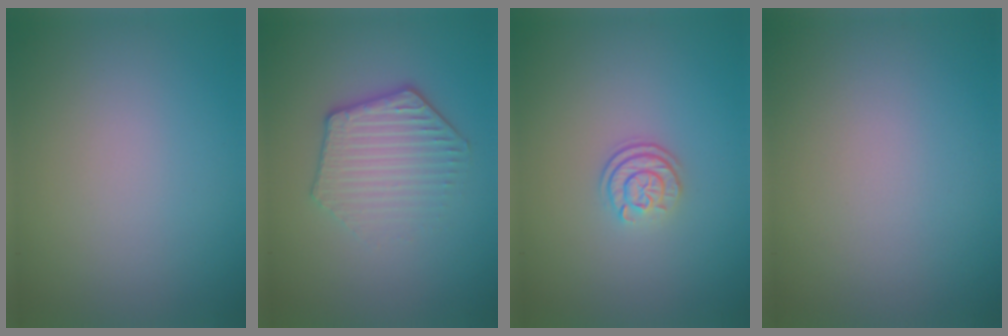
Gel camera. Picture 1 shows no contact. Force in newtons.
{"total": 4.1, "press": 3.4, "slide": 2.3}
{"total": 2.5, "press": 1.8, "slide": 1.6}
{"total": 0.0}